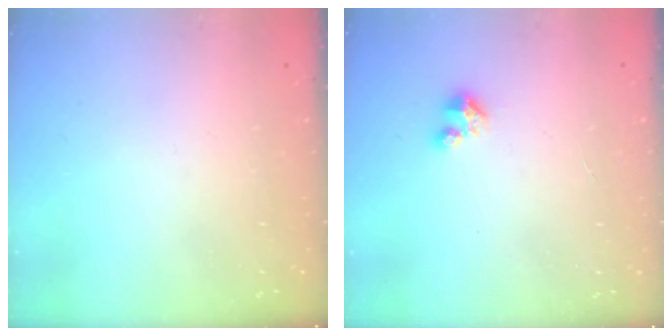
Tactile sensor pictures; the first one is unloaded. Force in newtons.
{"total": 2.5, "press": 2.5, "slide": 0.3}